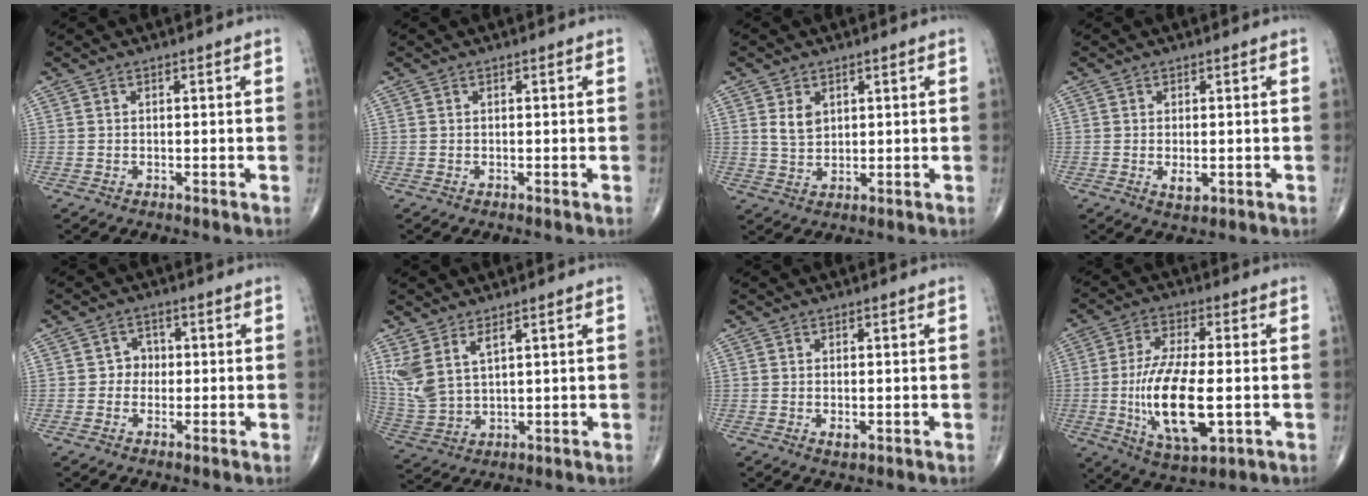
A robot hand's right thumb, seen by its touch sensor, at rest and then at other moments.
{"total": 0.0}
{"total": 4.0, "force": [1.5, 2.8, 2.4], "torque": [-0.033, -0.012, 0.034]}
{"total": 2.5, "force": [-0.5, 1.2, 2.2], "torque": [-0.033, -0.005, -0.005]}
{"total": 2.8, "force": [-0.1, 2.6, 1.0], "torque": [0.010, 0.010, -0.011]}
{"total": 8.0, "force": [4.2, 3.5, 5.9], "torque": [-0.135, -0.017, 0.098]}
{"total": 1.6, "force": [-0.3, 0.7, 1.4], "torque": [-0.022, -0.003, -0.003]}
{"total": 16.1, "force": [-2.5, 6.2, 14.6], "torque": [-0.274, -0.007, -0.039]}